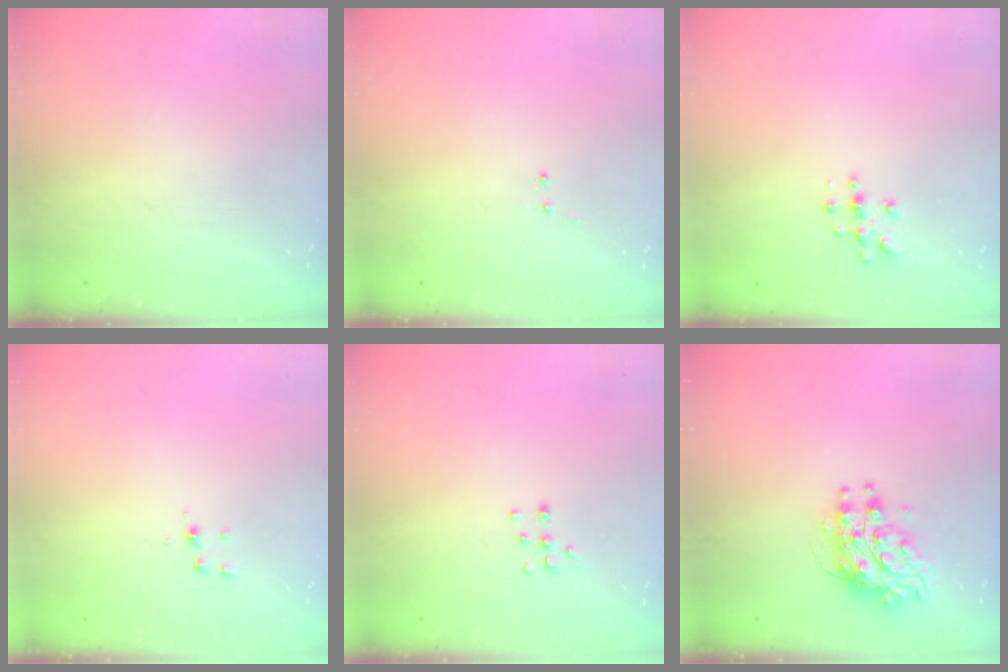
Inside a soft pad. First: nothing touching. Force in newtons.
{"total": 3.0, "press": 2.9, "slide": 0.7}
{"total": 2.7, "press": 2.7, "slide": 0.3}
{"total": 4.4, "press": 4.3, "slide": 0.4}
{"total": 4.4, "press": 4.3, "slide": 0.9}
{"total": 8.9, "press": 8.9, "slide": 0.5}